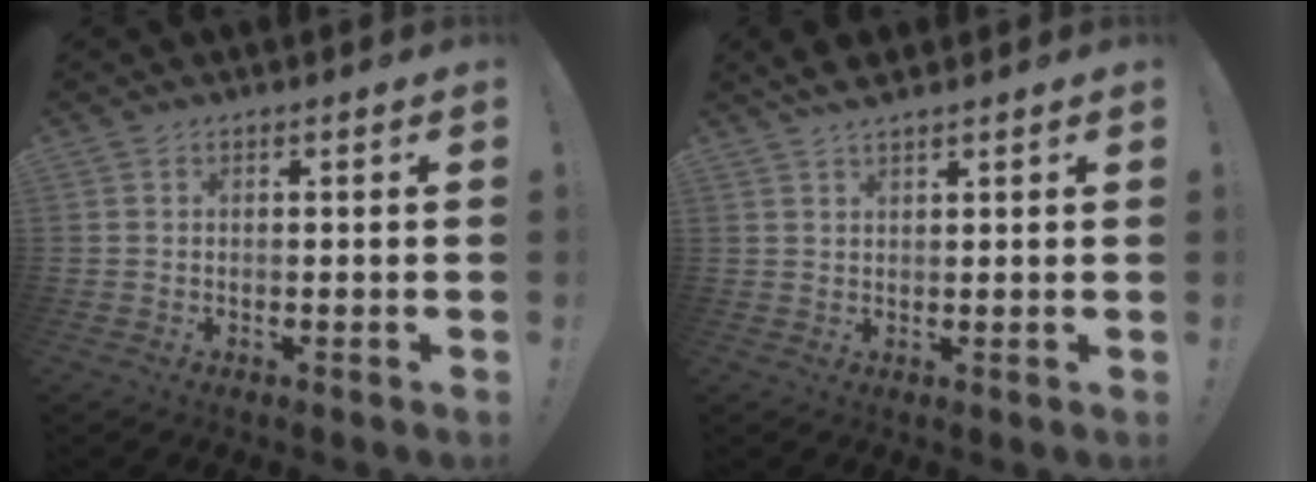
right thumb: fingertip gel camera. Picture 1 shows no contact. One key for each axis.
{"total": 3.5, "fx": 3.1, "fy": 0.9, "fz": 1.3, "tx": -0.014, "ty": -0.015, "tz": 0.056}